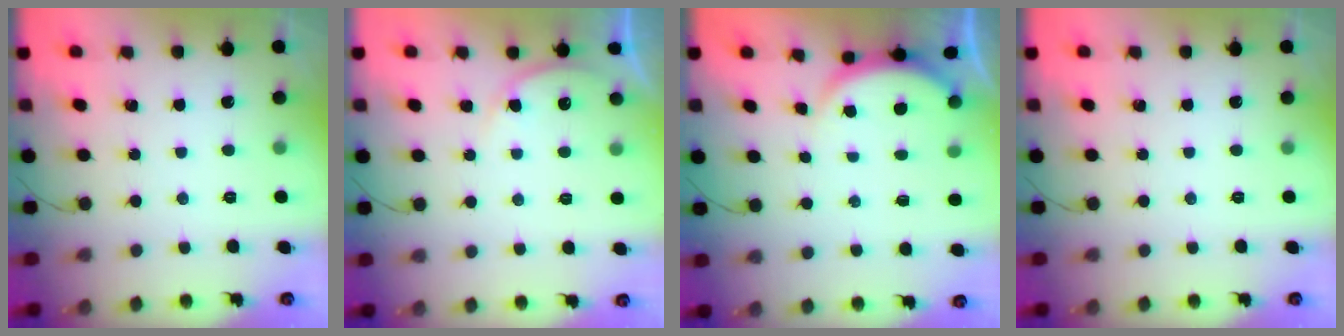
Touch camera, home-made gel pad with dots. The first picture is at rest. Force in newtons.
{"total": 4.2, "press": 4.1, "slide": 0.5}
{"total": 3.2, "press": 3.2, "slide": 0.4}
{"total": 0.0}